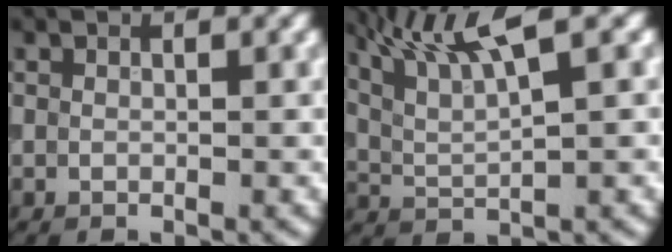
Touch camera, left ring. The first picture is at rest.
{"total": 6.2, "force": [3.7, 1.0, 4.8], "torque": [-0.085, 0.014, 0.074]}